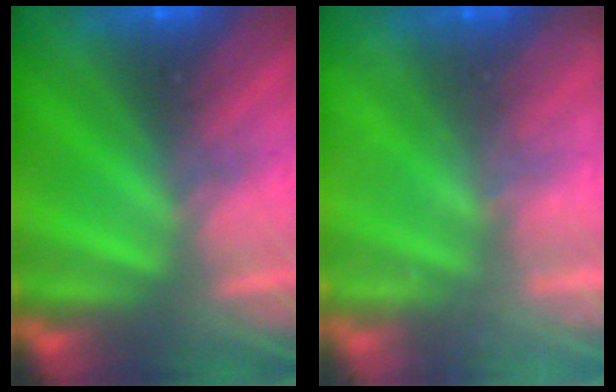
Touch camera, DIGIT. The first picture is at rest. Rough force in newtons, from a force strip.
{"total": 2.4}